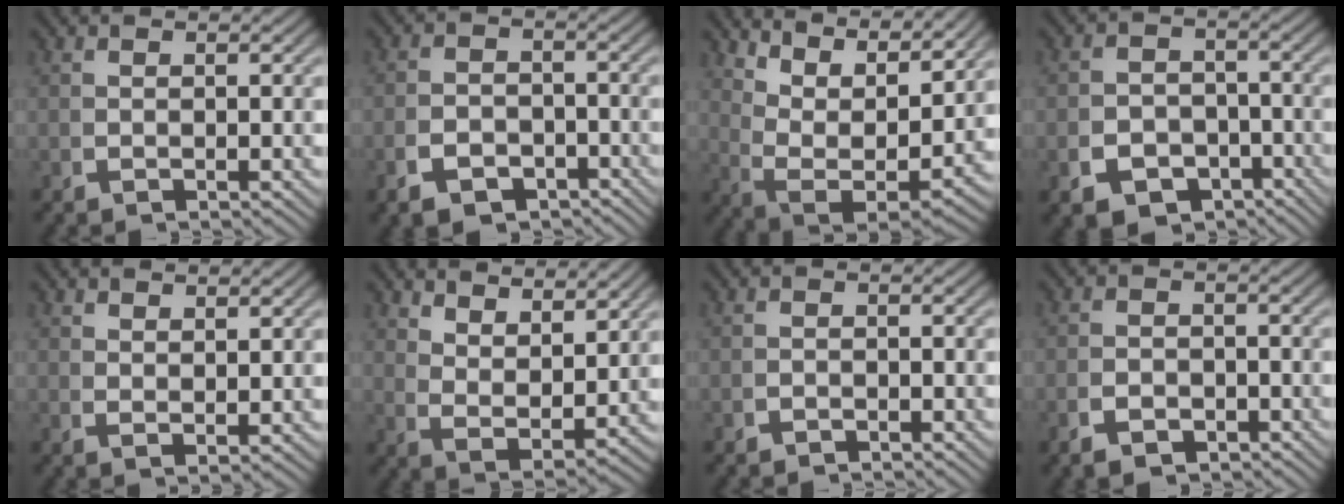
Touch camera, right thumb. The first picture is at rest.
{"total": 4.3, "force": [-3.0, 2.8, 1.5], "torque": [-0.015, -0.018, -0.044]}
{"total": 11.0, "force": [2.6, 7.0, 8.0], "torque": [-0.178, -0.043, 0.060]}
{"total": 9.5, "force": [-5.4, 7.1, 3.2], "torque": [-0.049, -0.036, -0.076]}
{"total": 1.8, "force": [1.7, -0.1, 0.5], "torque": [-0.004, 0.002, 0.038]}
{"total": 5.0, "force": [2.4, 2.5, 3.6], "torque": [-0.082, -0.022, 0.058]}
{"total": 1.1, "force": [-1.0, -0.1, -0.2], "torque": [0.008, -0.004, -0.017]}
{"total": 2.4, "force": [-2.0, 1.2, 0.7], "torque": [0.001, -0.004, -0.033]}